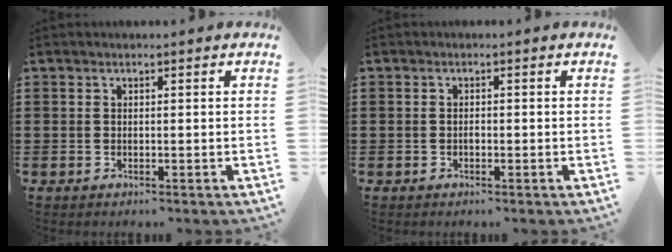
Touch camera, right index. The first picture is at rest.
{"total": 0.6, "force": [-0.3, 0.3, 0.4], "torque": [-0.009, -0.002, -0.005]}